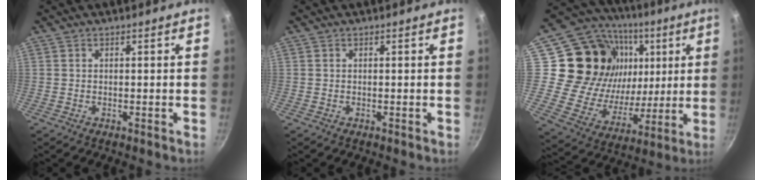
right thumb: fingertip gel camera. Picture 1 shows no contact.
{"total": 0.0}
{"total": 25.2, "force": [7.1, 20.0, 13.6], "torque": [-0.210, -0.004, 0.132]}